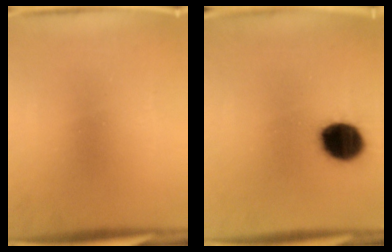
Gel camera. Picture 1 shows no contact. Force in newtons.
{"total": 13.7}